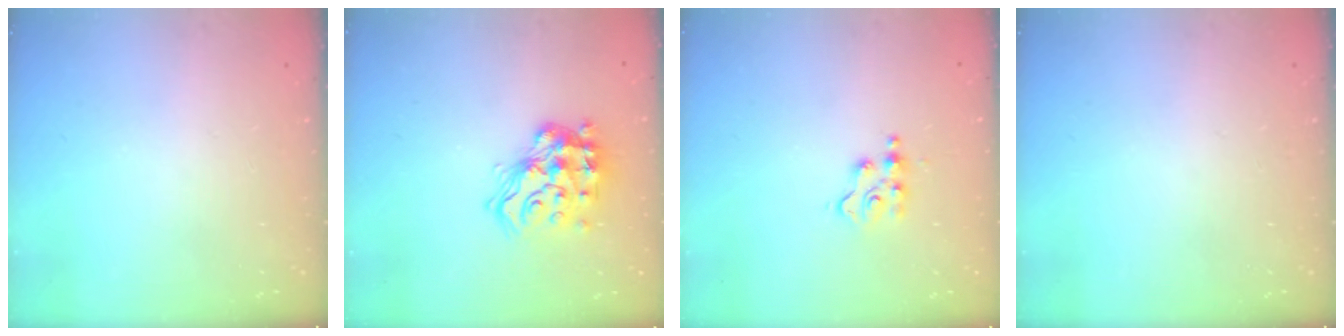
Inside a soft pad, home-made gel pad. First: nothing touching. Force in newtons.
{"total": 16.0, "press": 15.9, "slide": 1.8}
{"total": 4.0, "press": 4.0, "slide": 0.3}
{"total": 0.0}